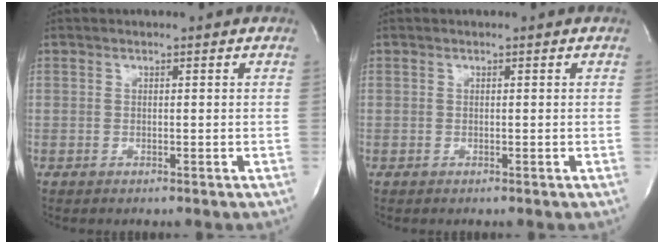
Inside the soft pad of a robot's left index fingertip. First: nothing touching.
{"total": 0.0}